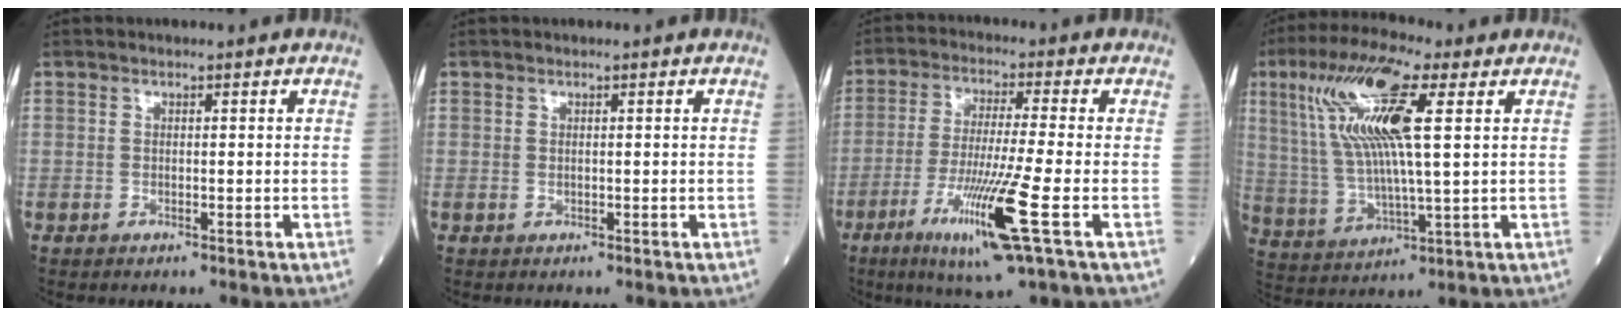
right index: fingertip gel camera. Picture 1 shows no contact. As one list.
[{"total": 0.0}, {"total": 12.6, "force": [-5.1, -0.8, 11.5], "torque": [-0.229, -0.033, -0.095]}, {"total": 16.0, "force": [5.6, 2.5, 14.8], "torque": [-0.312, 0.018, 0.103]}]